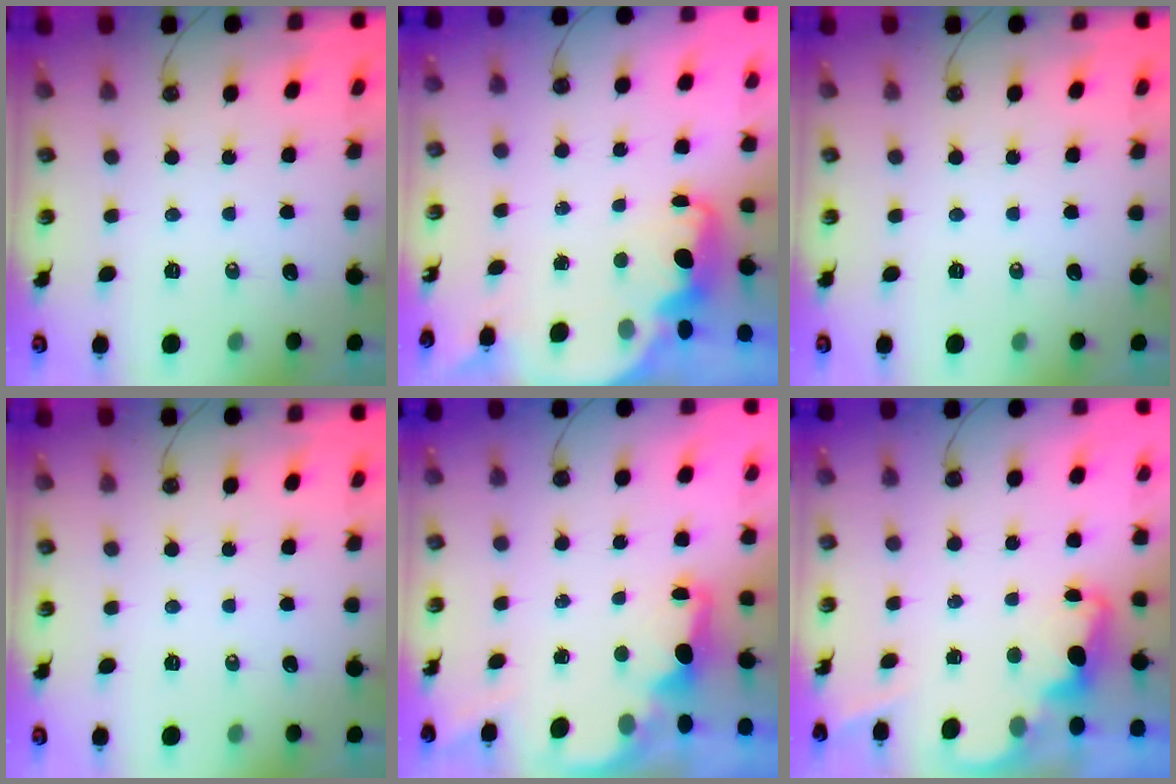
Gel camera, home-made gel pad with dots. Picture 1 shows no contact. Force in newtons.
{"total": 2.2, "press": 2.2, "slide": 0.6}
{"total": 0.0}
{"total": 0.0}
{"total": 1.7, "press": 1.5, "slide": 0.7}
{"total": 2.3, "press": 2.2, "slide": 0.5}